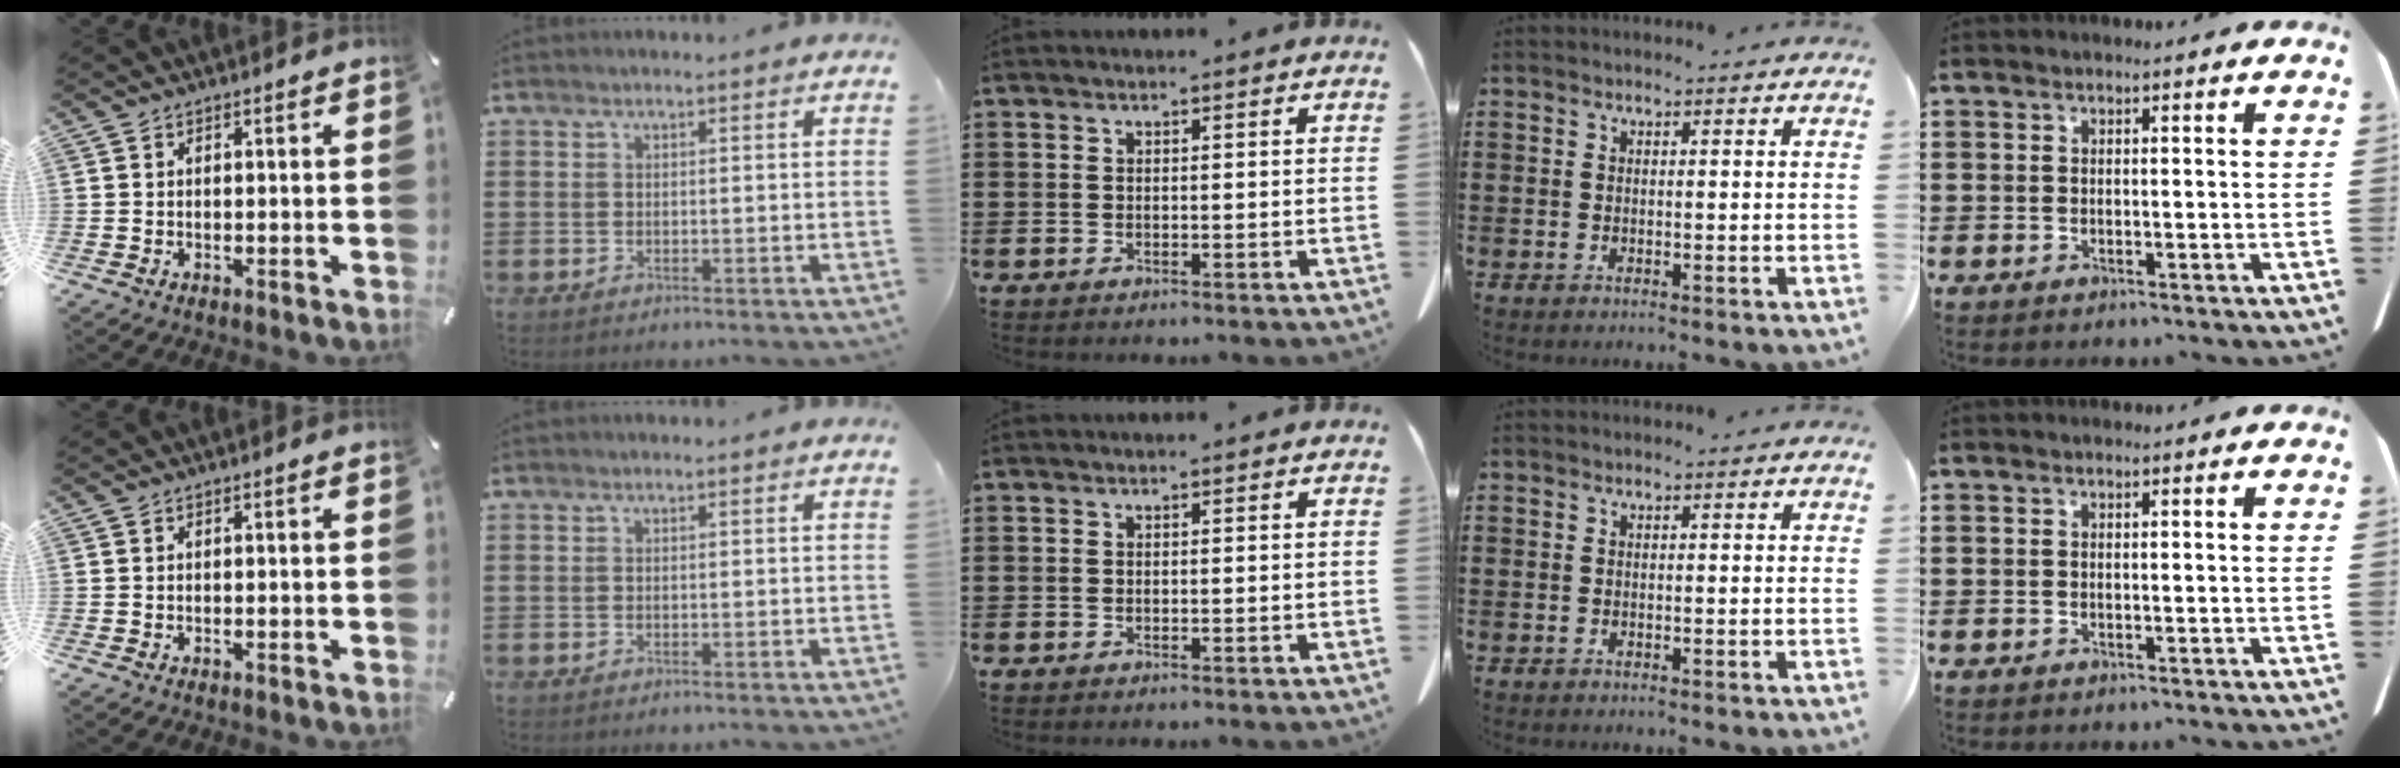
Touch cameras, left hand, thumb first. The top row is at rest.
{}